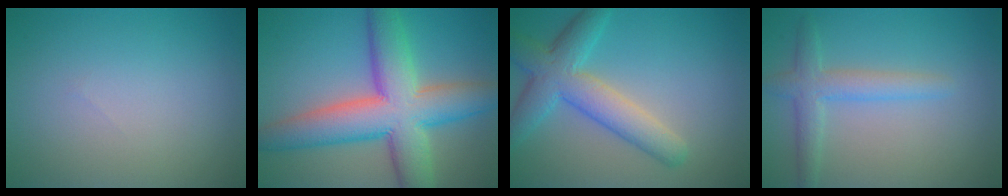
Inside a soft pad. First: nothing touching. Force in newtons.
{"total": 10.8, "press": 10.8, "slide": 0.6}
{"total": 5.9, "press": 5.9, "slide": 0.3}
{"total": 3.0, "press": 3.0, "slide": 0.2}